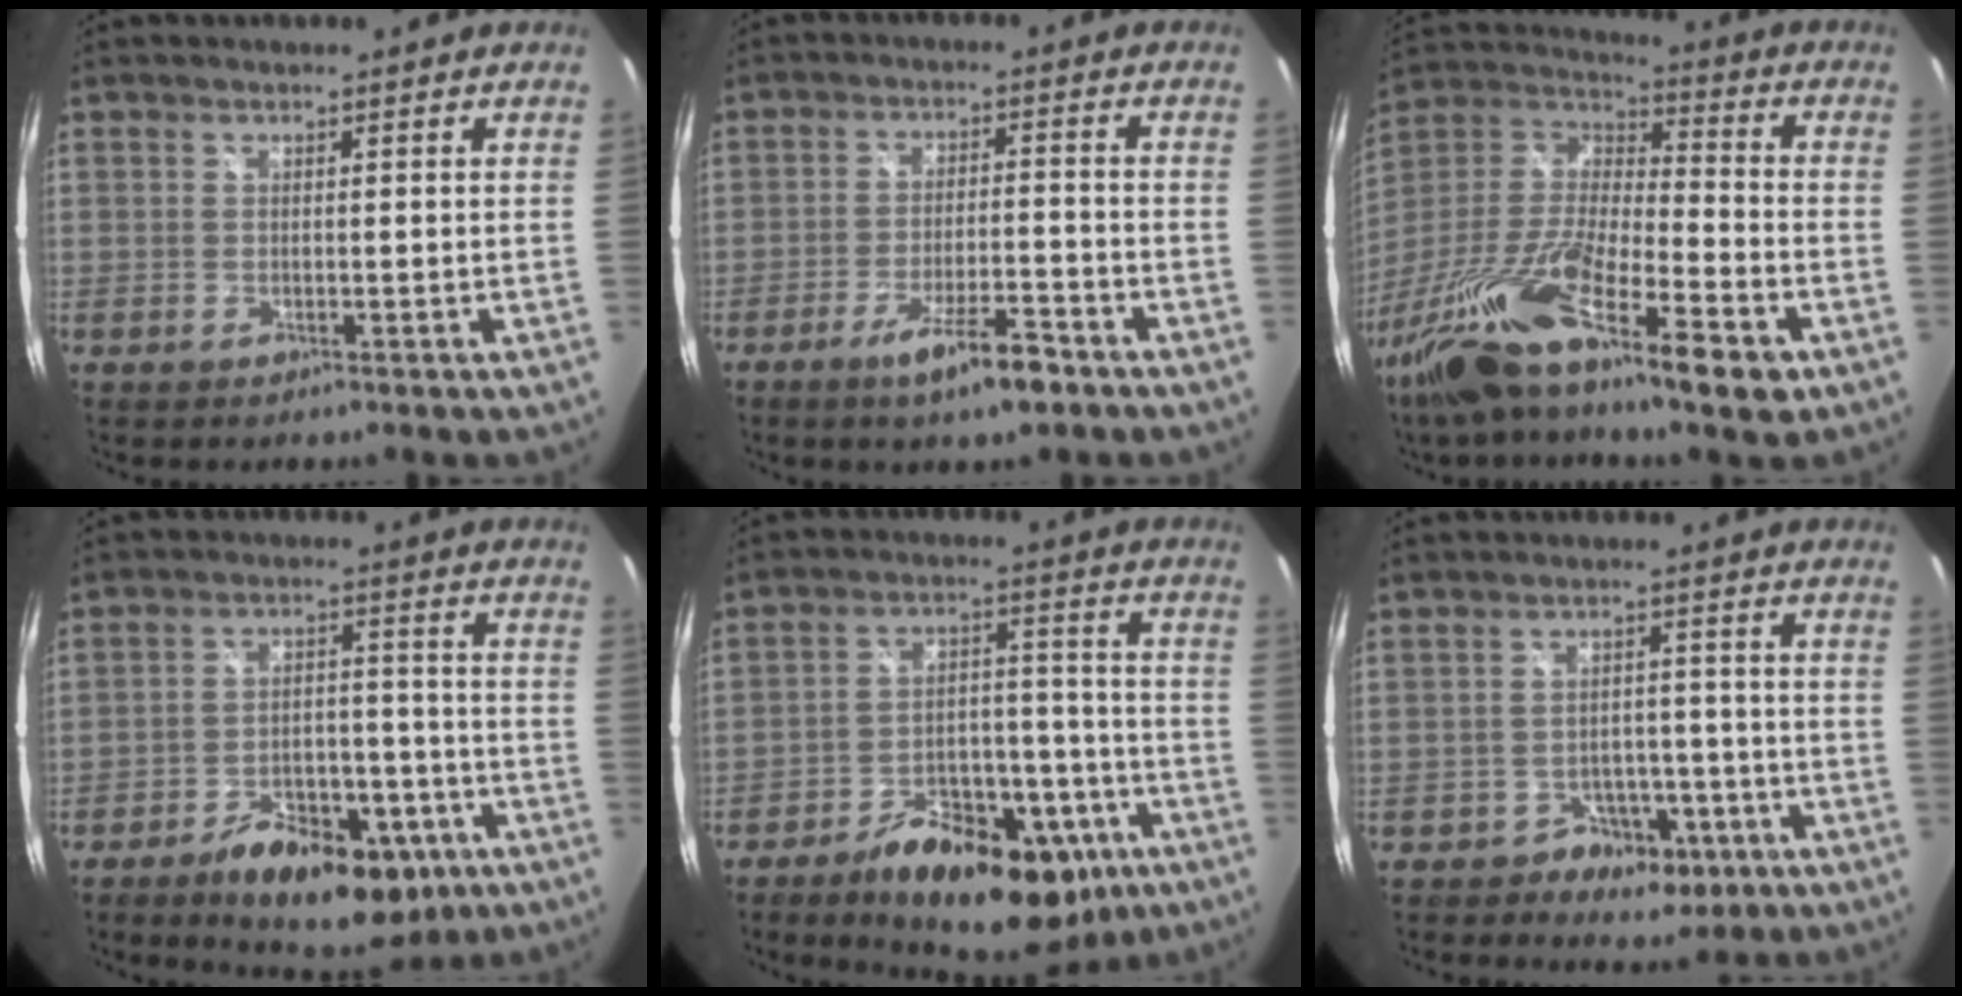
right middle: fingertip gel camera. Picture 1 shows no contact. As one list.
[{"total": 8.2, "force": [-5.4, 1.5, 6.0], "torque": [-0.117, -0.009, -0.087]}, {"total": 23.3, "force": [-13.6, 5.5, 18.0], "torque": [-0.345, -0.038, -0.252]}, {"total": 16.9, "force": [-10.0, 8.4, 10.7], "torque": [-0.178, 0.009, -0.135]}, {"total": 21.4, "force": [-13.0, 10.6, 13.4], "torque": [-0.205, 0.015, -0.175]}, {"total": 6.8, "force": [-4.0, 5.1, 2.2], "torque": [-0.045, 0.018, -0.047]}]